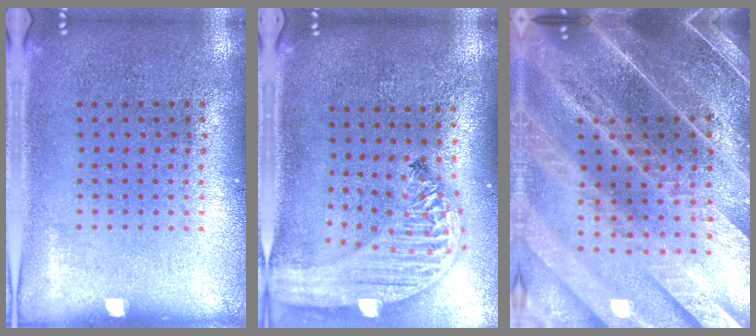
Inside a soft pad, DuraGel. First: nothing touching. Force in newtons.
{"total": 3.1, "press": 2.4, "slide": 1.9}
{"total": 5.3, "press": 4.5, "slide": 2.6}